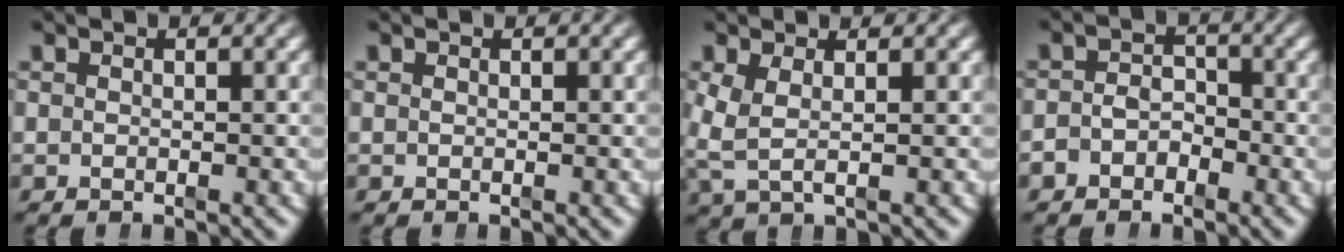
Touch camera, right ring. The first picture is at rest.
{"total": 0.0}
{"total": 3.2, "force": [-0.1, 2.0, 2.5], "torque": [-0.072, -0.023, 0.009]}
{"total": 3.1, "force": [-1.9, 2.4, 0.8], "torque": [-0.011, -0.014, -0.032]}